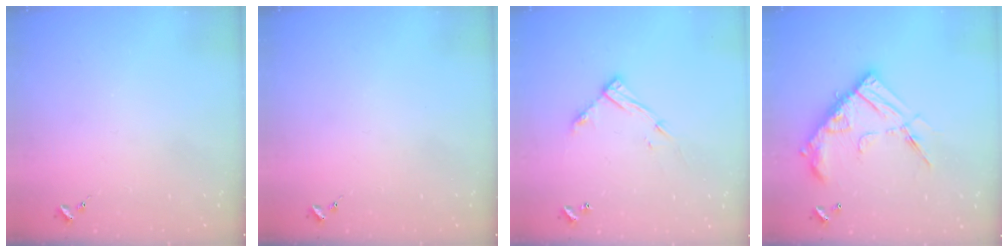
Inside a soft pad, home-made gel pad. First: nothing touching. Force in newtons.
{"total": 0.0}
{"total": 12.2, "press": 12.1, "slide": 0.9}
{"total": 18.6, "press": 18.5, "slide": 1.7}